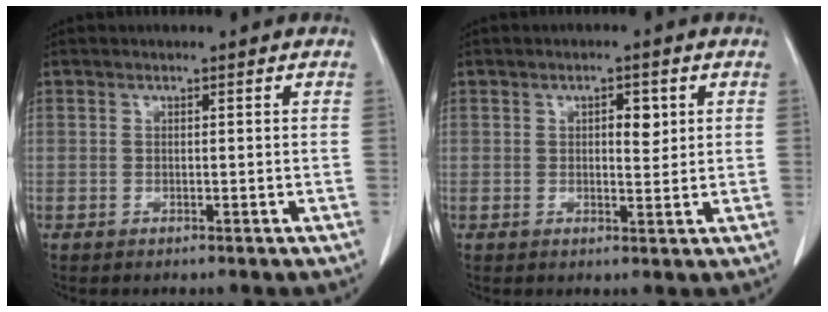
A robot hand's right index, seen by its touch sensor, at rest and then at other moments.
{"total": 2.9, "force": [0.9, 1.2, 2.5], "torque": [-0.036, -0.002, 0.013]}